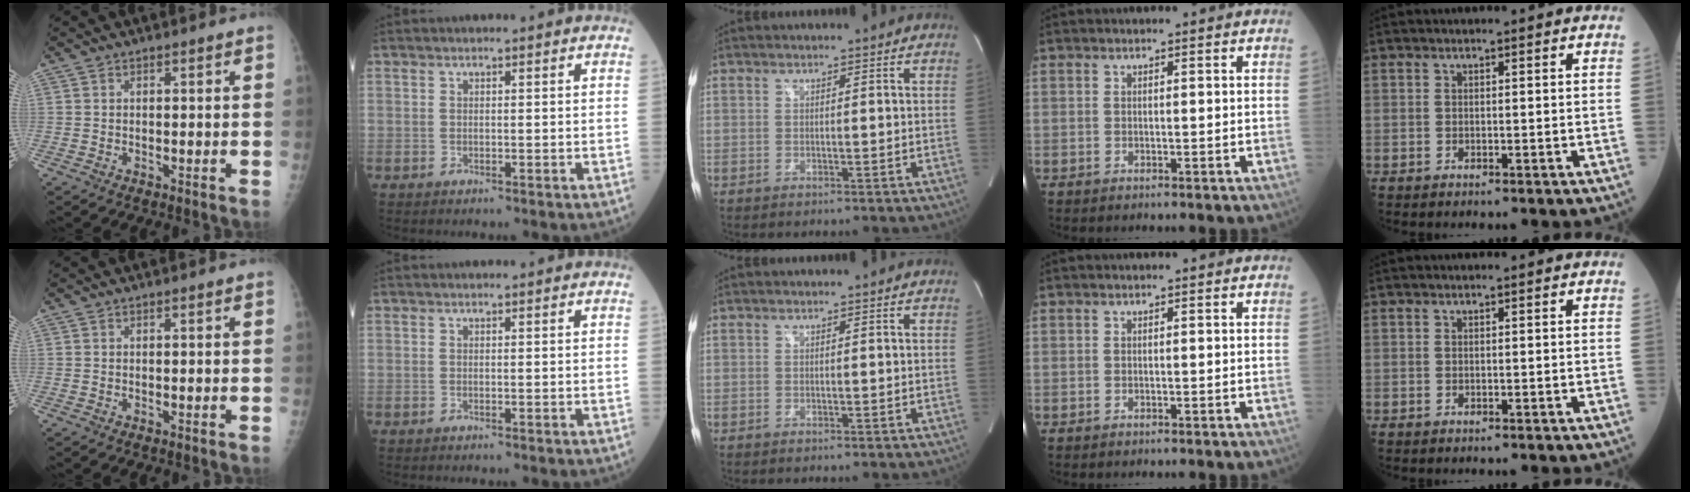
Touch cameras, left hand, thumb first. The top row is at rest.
{}